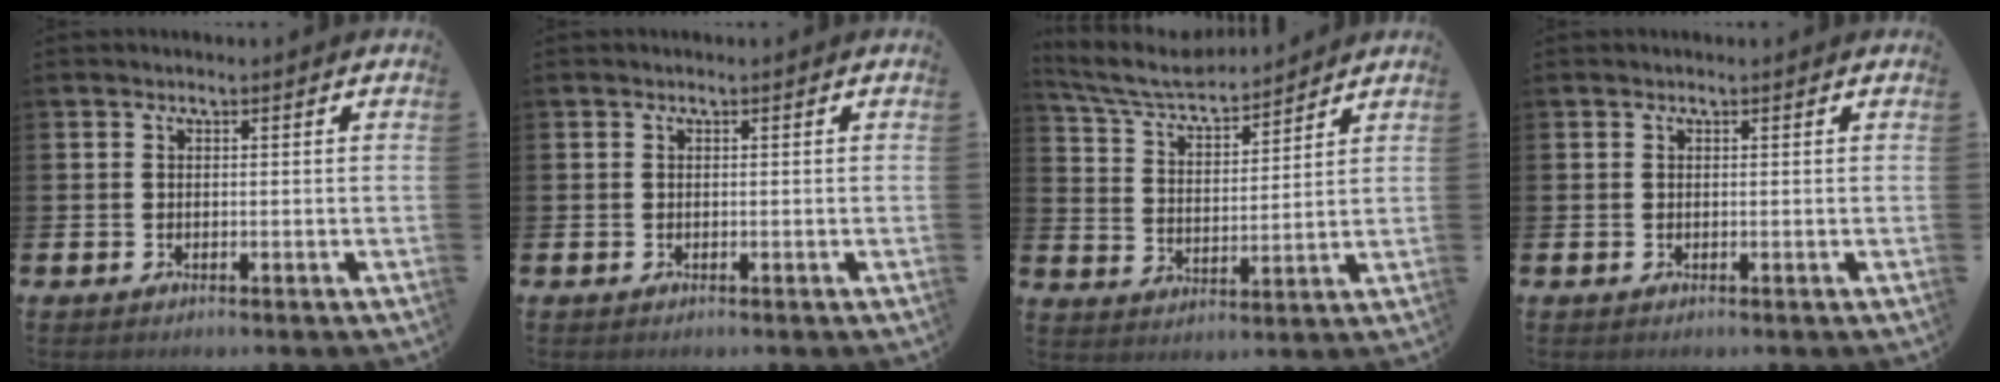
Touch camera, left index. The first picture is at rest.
{"total": 0.0}
{"total": 6.7, "force": [6.2, 1.3, 2.0], "torque": [-0.068, -0.038, 0.107]}
{"total": 0.0}